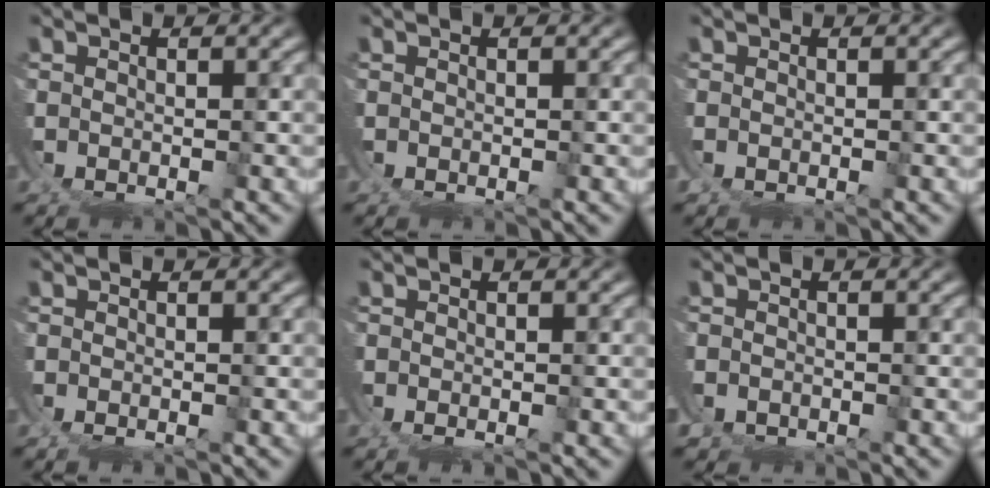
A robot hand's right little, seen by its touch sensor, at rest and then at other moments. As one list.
[{"total": 0.0}, {"total": 1.5, "force": [-0.3, 1.4, 0.5], "torque": [-0.020, -0.001, -0.008]}, {"total": 0.6, "force": [-0.2, 0.2, 0.5], "torque": [-0.008, 0.002, -0.007]}, {"total": 0.6, "force": [-0.2, -0.1, 0.6], "torque": [-0.007, 0.001, -0.006]}, {"total": 5.5, "force": [-2.2, 4.9, 1.1], "torque": [-0.042, -0.021, -0.041]}]